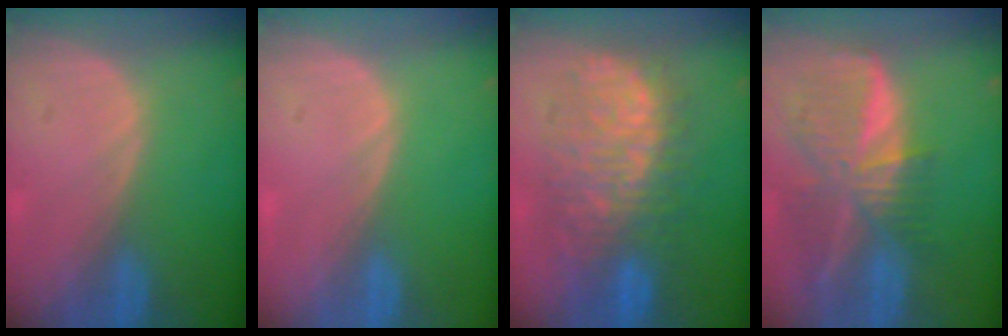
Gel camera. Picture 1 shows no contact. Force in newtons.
{"total": 0.0}
{"total": 11.6, "press": 11.5, "slide": 1.4}
{"total": 9.5, "press": 8.3, "slide": 4.6}